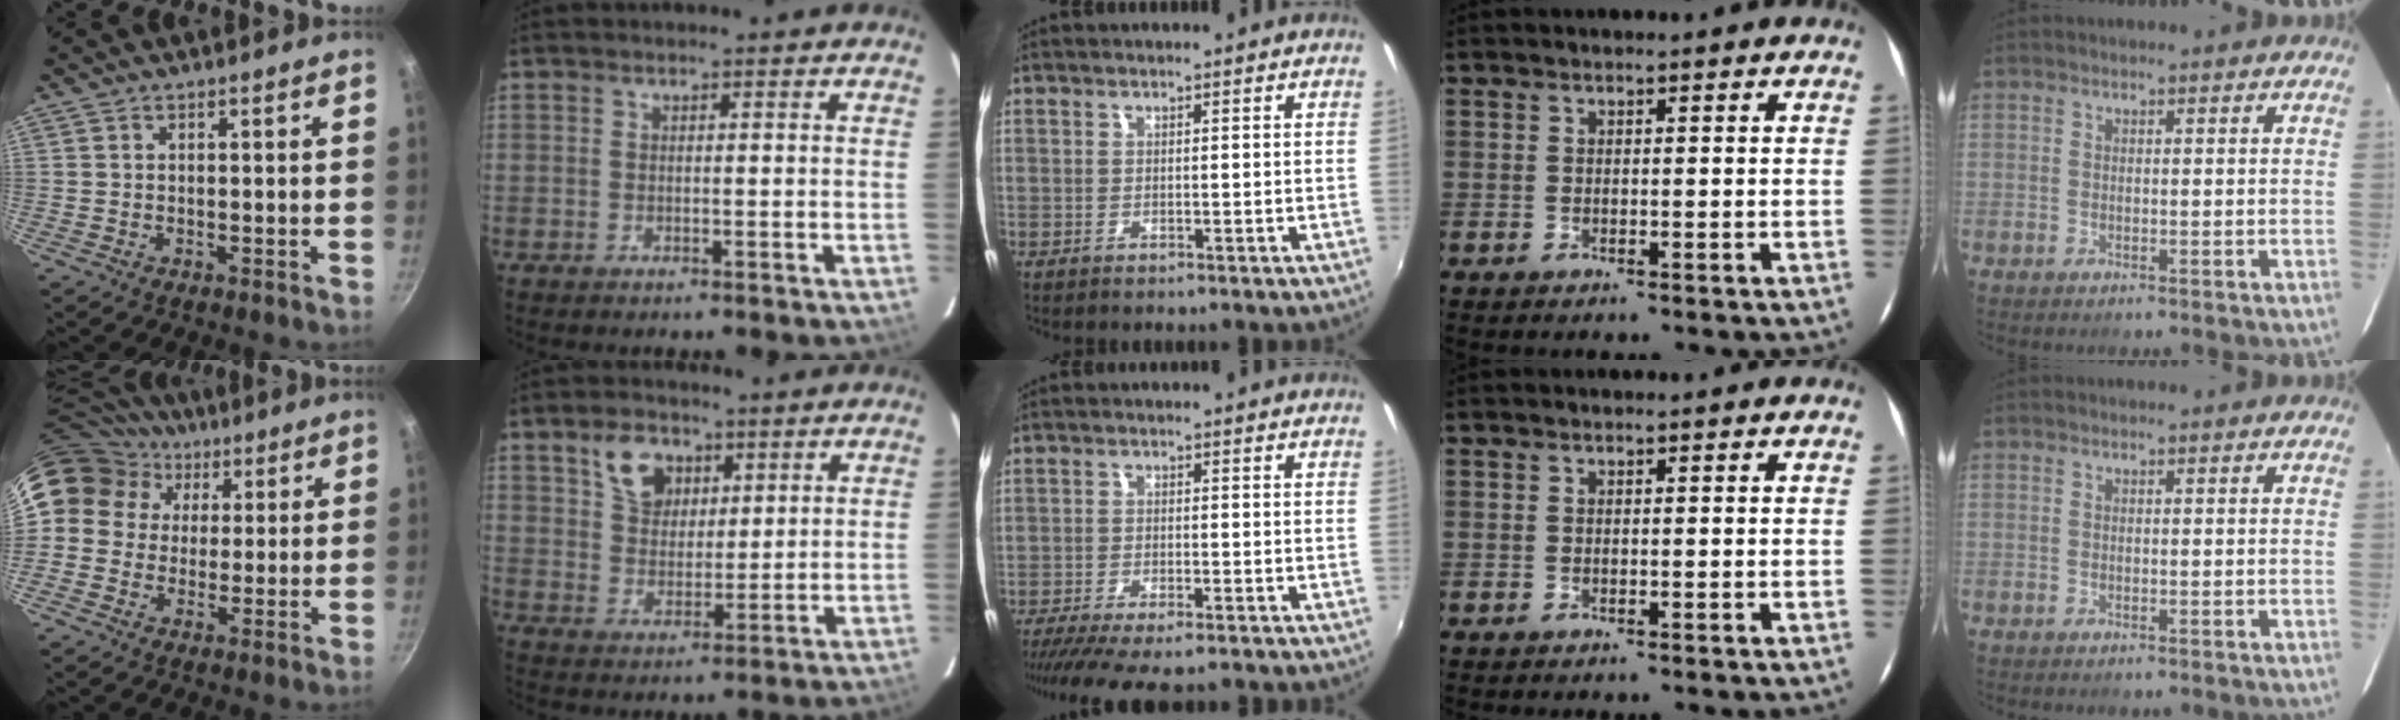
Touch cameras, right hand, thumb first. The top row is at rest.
{"thumb": {"total": 14.8, "force": [5.0, 13.0, 5.1], "torque": [-0.081, 0.021, 0.076]}, "index": {"total": 7.9, "force": [4.0, 5.6, 3.9], "torque": [-0.070, 0.017, 0.077]}, "middle": {"total": 10.2, "force": [-8.5, 1.7, 5.4], "torque": [-0.122, -0.037, -0.139]}}